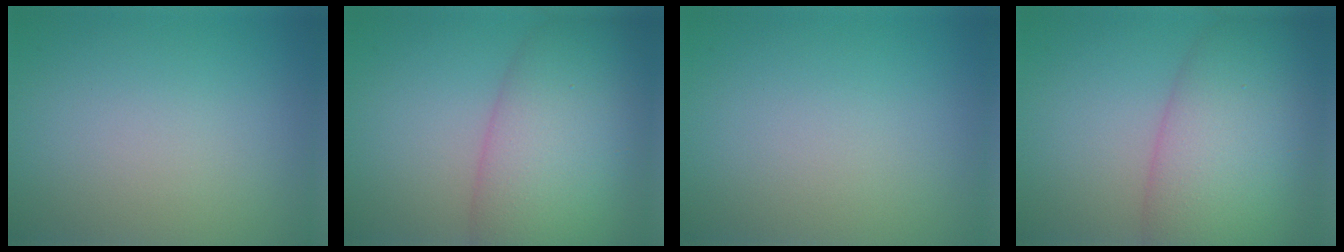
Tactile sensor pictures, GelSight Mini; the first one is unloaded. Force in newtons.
{"total": 10.2, "press": 10.2, "slide": 0.4}
{"total": 0.0}
{"total": 10.2, "press": 10.2, "slide": 0.4}